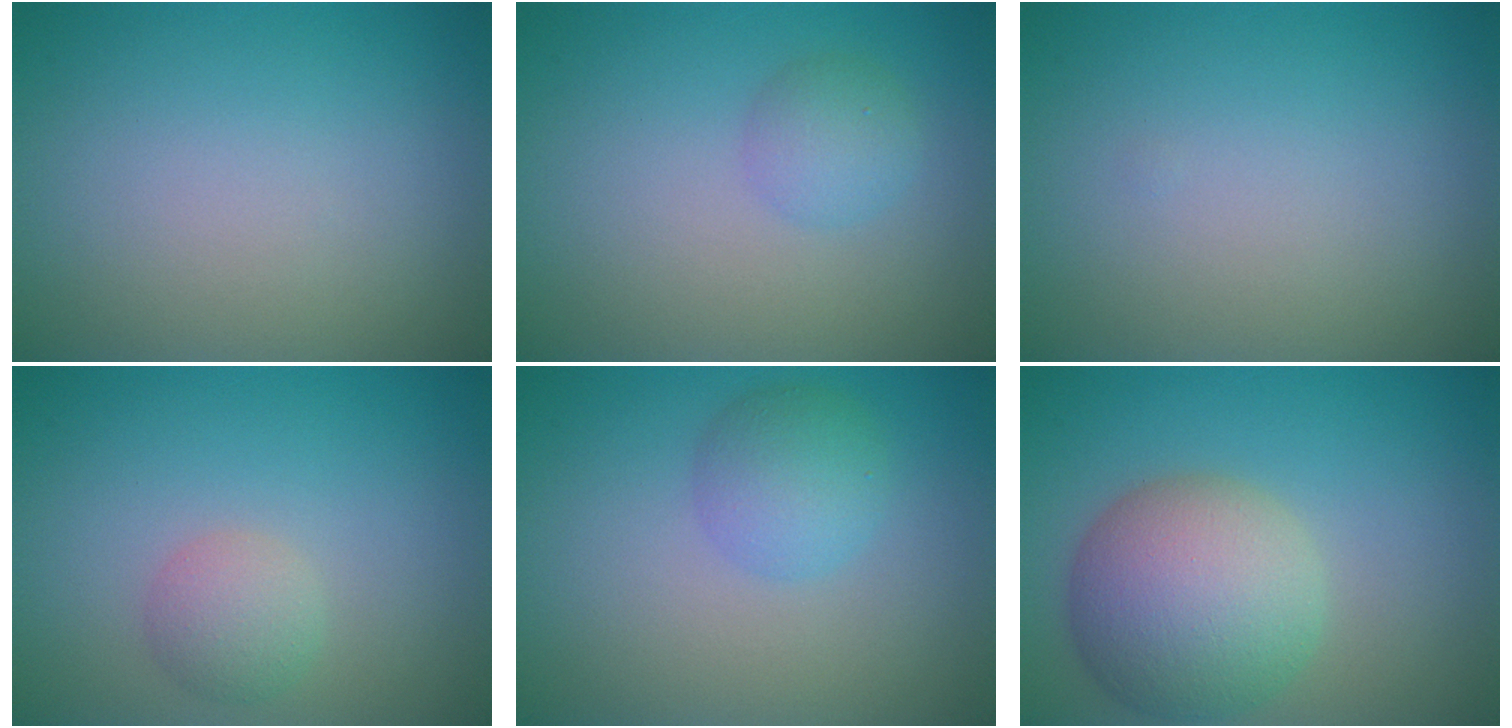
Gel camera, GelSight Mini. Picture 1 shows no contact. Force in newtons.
{"total": 2.0, "press": 2.0, "slide": 0.1}
{"total": 0.0}
{"total": 2.1, "press": 2.1, "slide": 0.1}
{"total": 3.0, "press": 2.9, "slide": 0.2}
{"total": 8.0, "press": 8.0, "slide": 0.2}